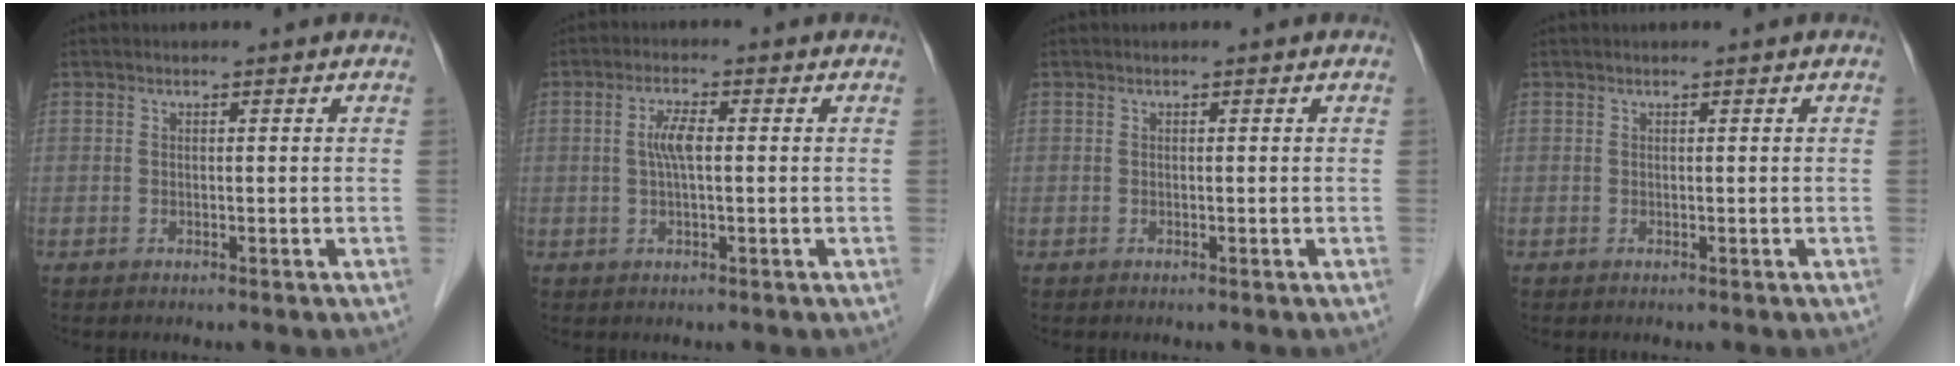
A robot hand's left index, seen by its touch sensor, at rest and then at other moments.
{"total": 3.5, "force": [0.3, 0.8, 3.4], "torque": [-0.073, 0.005, 0.006]}
{"total": 0.0}
{"total": 0.0}